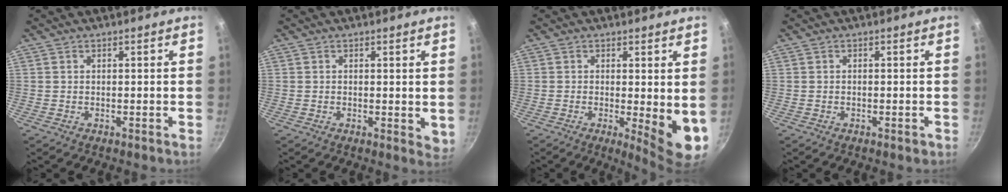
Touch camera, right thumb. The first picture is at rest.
{"total": 2.8, "force": [0.6, 1.5, 2.2], "torque": [-0.024, -0.005, 0.007]}
{"total": 7.8, "force": [-0.2, 2.2, 7.5], "torque": [-0.095, -0.020, 0.001]}
{"total": 0.8, "force": [-0.4, 0.4, 0.6], "torque": [-0.011, 0.004, -0.006]}